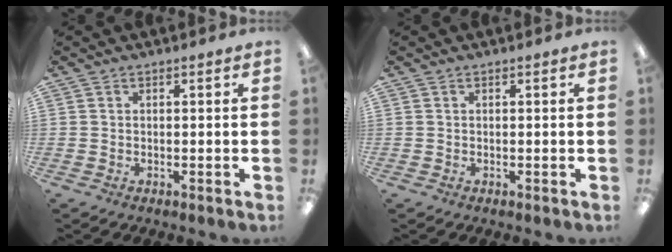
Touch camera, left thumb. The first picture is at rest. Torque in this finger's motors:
{"motor_torque": [0.04, 0.01, 0.24, -0.13, 0.03]}